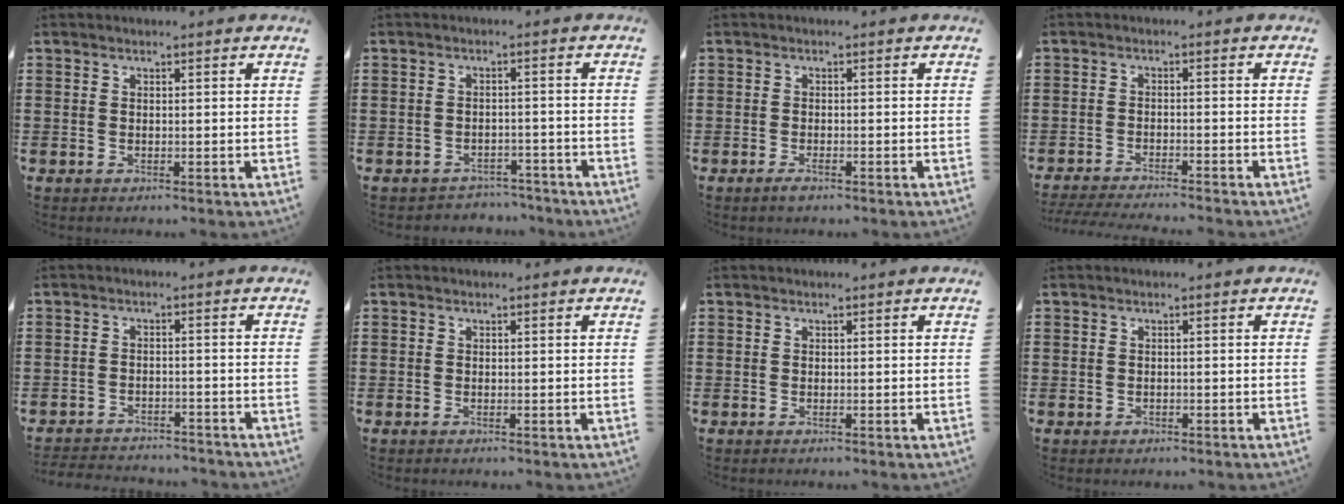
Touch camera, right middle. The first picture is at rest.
{"total": 2.5, "force": [-2.4, 0.5, -0.2], "torque": [-0.005, 0.001, -0.055]}
{"total": 1.1, "force": [-0.8, 0.2, 0.8], "torque": [-0.015, -0.004, -0.014]}
{"total": 3.0, "force": [-2.9, -0.2, 0.7], "torque": [-0.018, -0.004, -0.062]}
{"total": 3.0, "force": [-3.0, 0.3, 0.0], "torque": [-0.006, -0.001, -0.064]}
{"total": 0.0}
{"total": 0.0}
{"total": 0.6, "force": [-0.4, 0.5, 0.1], "torque": [-0.002, 0.004, -0.009]}